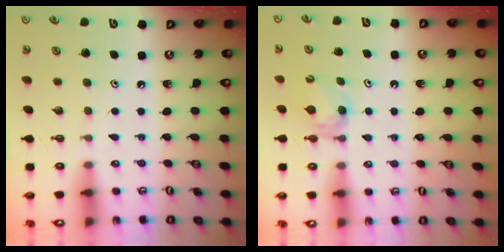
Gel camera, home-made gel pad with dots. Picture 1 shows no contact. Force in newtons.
{"total": 4.5, "press": 4.5, "slide": 0.6}